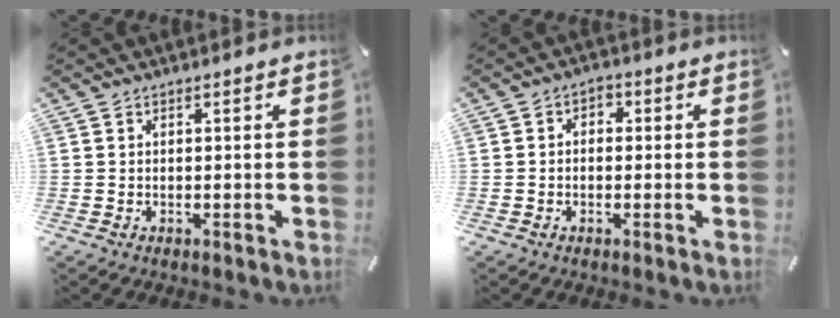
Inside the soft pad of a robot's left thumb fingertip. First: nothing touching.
{"total": 2.5, "force": [-1.0, 1.9, 1.3], "torque": [-0.025, 0.013, -0.021]}